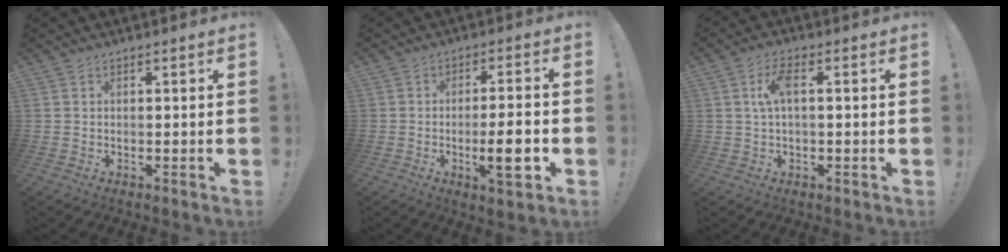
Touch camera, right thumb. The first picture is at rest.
{"total": 10.1, "force": [-2.9, 1.6, 9.6], "torque": [-0.147, -0.001, -0.049]}
{"total": 5.8, "force": [0.6, 2.4, 5.3], "torque": [-0.106, 0.012, 0.009]}